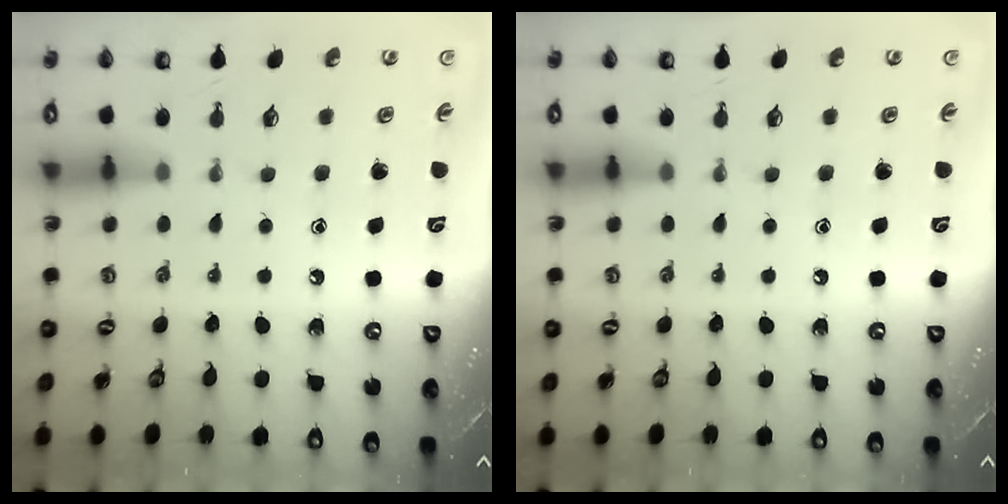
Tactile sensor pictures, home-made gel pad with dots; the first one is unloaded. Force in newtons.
{"total": 0.0}